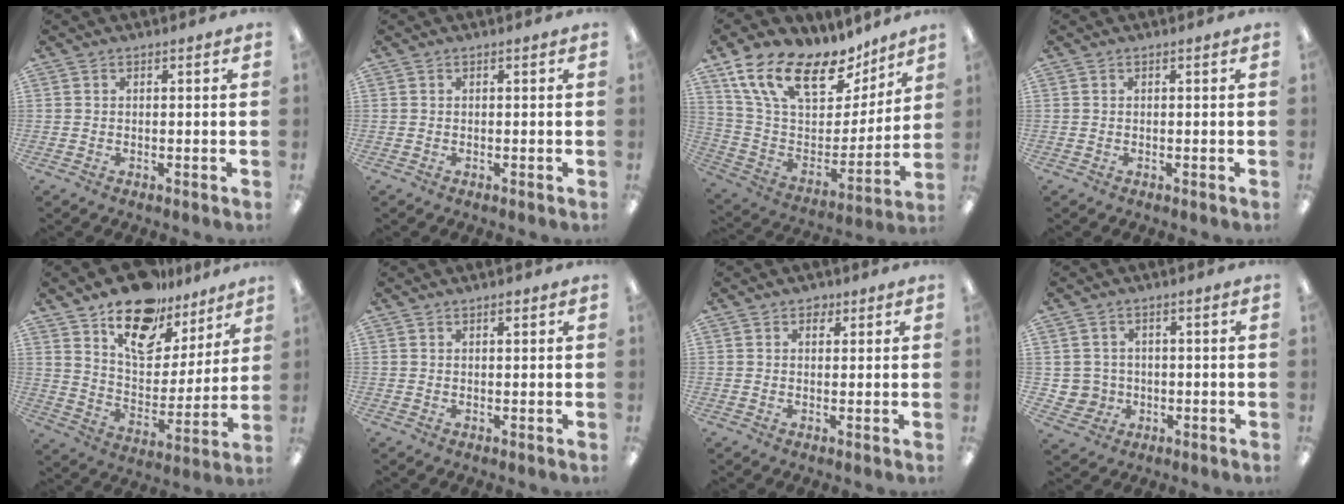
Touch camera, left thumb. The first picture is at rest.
{"total": 0.0}
{"total": 21.2, "force": [14.0, 10.5, 12.0], "torque": [-0.222, -0.077, 0.255]}
{"total": 0.0}
{"total": 16.9, "force": [12.1, 9.2, 7.4], "torque": [-0.127, -0.072, 0.217]}
{"total": 1.0, "force": [0.9, 0.4, 0.3], "torque": [-0.007, 0.001, 0.017]}
{"total": 2.2, "force": [1.5, 1.4, 0.7], "torque": [0.001, -0.003, 0.023]}
{"total": 4.6, "force": [0.2, 4.6, 0.4], "torque": [-0.011, 0.006, 0.008]}